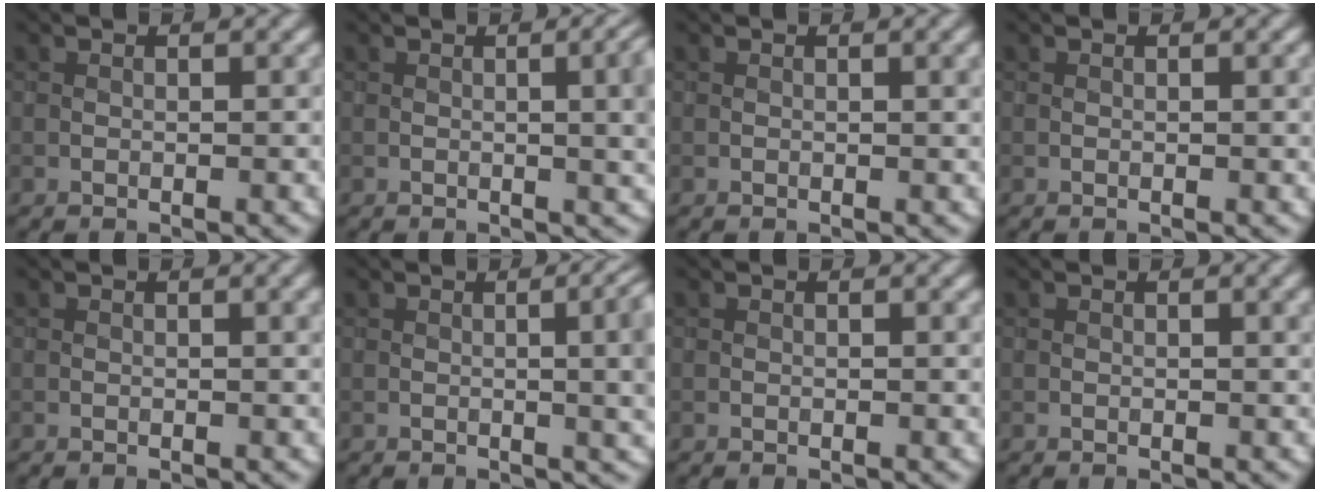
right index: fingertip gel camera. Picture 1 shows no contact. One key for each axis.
{"total": 5.5, "fx": 0.3, "fy": 2.1, "fz": 5.0, "tx": -0.044, "ty": 0.004, "tz": 0.006}
{"total": 1.0, "fx": 0.3, "fy": 0.2, "fz": 1.0, "tx": -0.015, "ty": 0.001, "tz": 0.004}
{"total": 0.6, "fx": 0.1, "fy": 0.1, "fz": 0.5, "tx": -0.007, "ty": 0.000, "tz": 0.001}
{"total": 0.8, "fx": 0.2, "fy": 0.1, "fz": 0.7, "tx": -0.010, "ty": 0.002, "tz": 0.002}
{"total": 6.7, "fx": 0.1, "fy": 2.7, "fz": 6.1, "tx": -0.051, "ty": 0.004, "tz": 0.003}
{"total": 0.0}
{"total": 0.9, "fx": 0.3, "fy": 0.2, "fz": 0.8, "tx": -0.012, "ty": 0.001, "tz": 0.004}